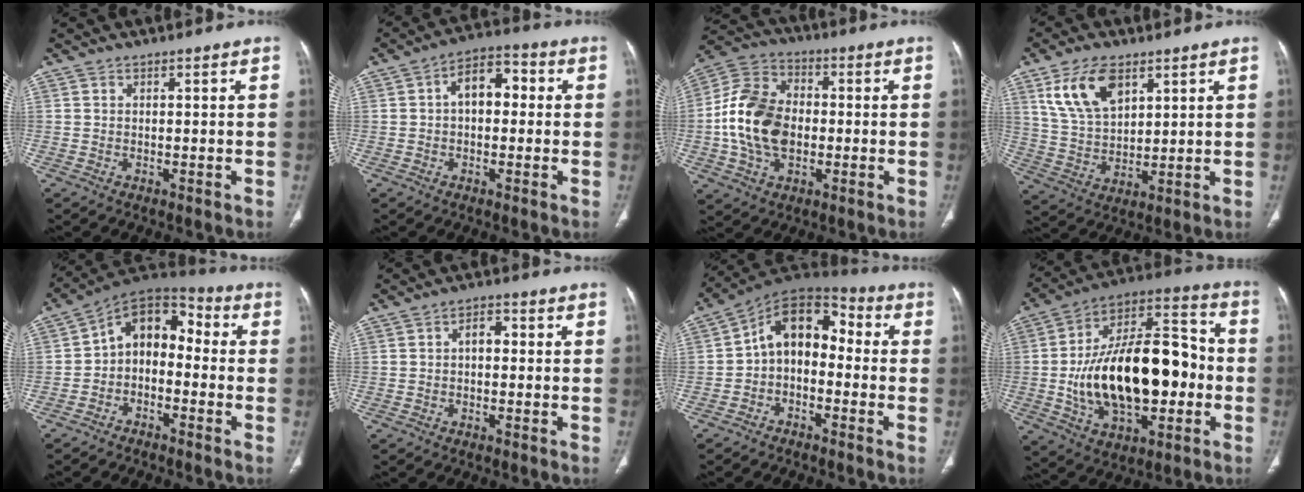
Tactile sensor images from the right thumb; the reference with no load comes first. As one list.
[{"total": 7.8, "force": [0.7, 4.9, 6.0], "torque": [-0.067, 0.028, -0.002]}, {"total": 16.0, "force": [-1.6, 11.1, 11.3], "torque": [-0.206, 0.026, -0.030]}, {"total": 11.9, "force": [6.0, 6.5, 7.9], "torque": [-0.134, -0.021, 0.125]}, {"total": 10.4, "force": [-1.5, 7.3, 7.3], "torque": [-0.082, 0.053, -0.044]}, {"total": 3.3, "force": [-0.1, 2.1, 2.5], "torque": [-0.025, 0.013, -0.010]}, {"total": 11.2, "force": [-1.4, 7.7, 8.0], "torque": [-0.092, 0.055, -0.041]}, {"total": 28.1, "force": [-2.8, 14.8, 23.7], "torque": [-0.382, 0.033, -0.037]}]